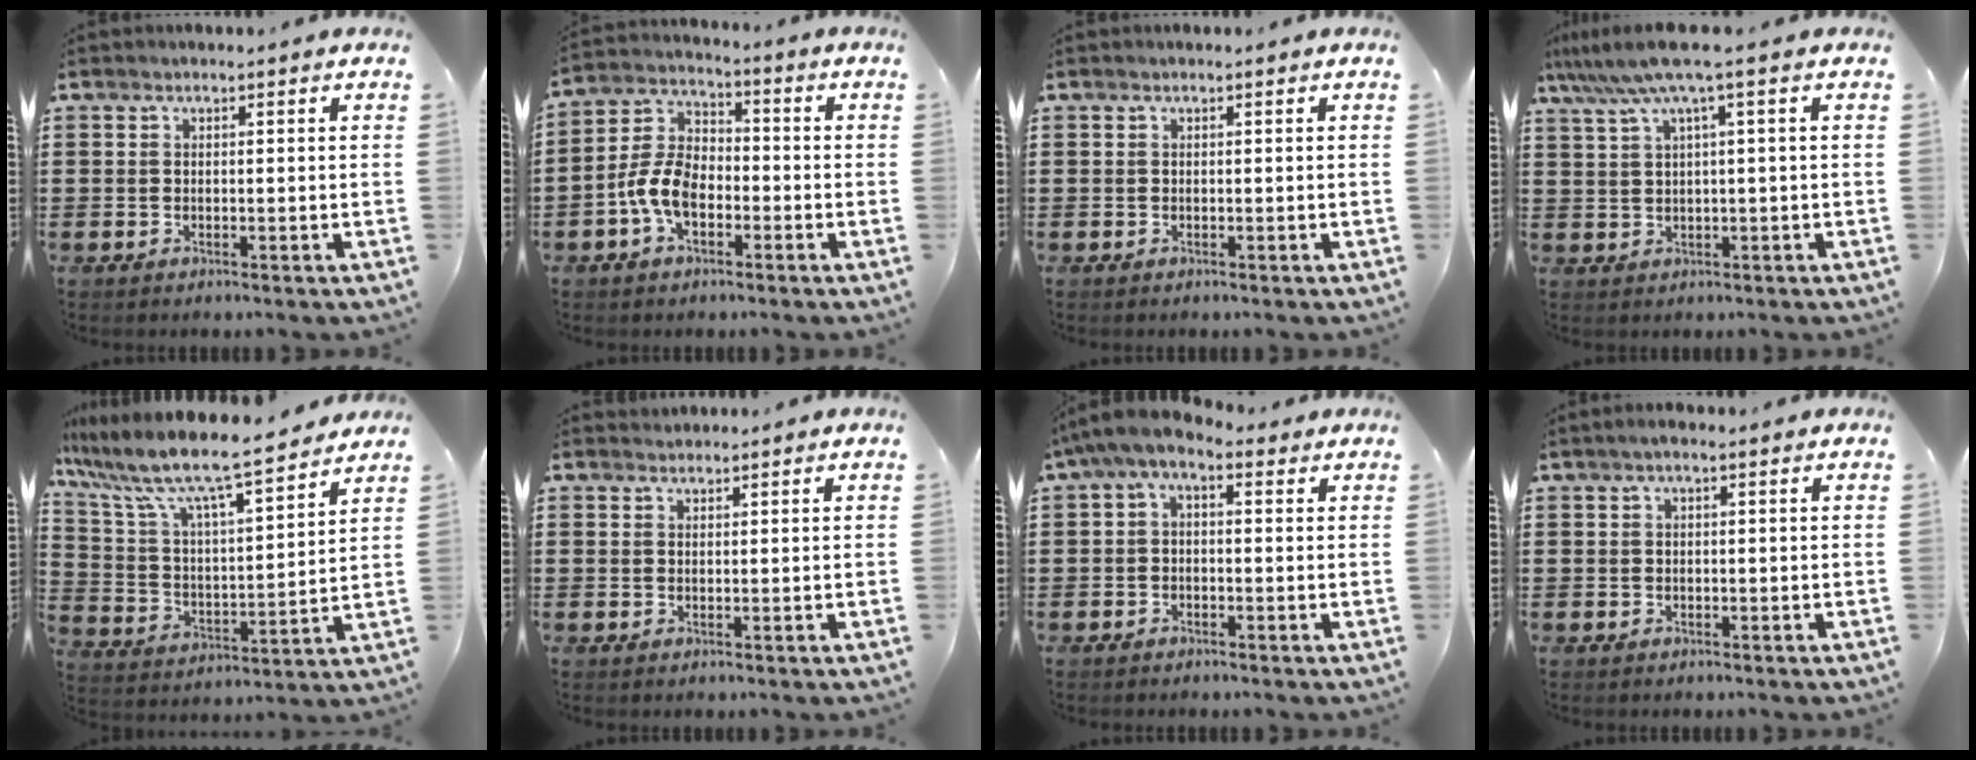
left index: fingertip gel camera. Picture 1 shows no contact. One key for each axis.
{"total": 7.5, "fx": -2.9, "fy": 4.4, "fz": 5.4, "tx": -0.141, "ty": 0.004, "tz": -0.065}
{"total": 0.0}
{"total": 5.6, "fx": 2.3, "fy": -0.4, "fz": 5.1, "tx": -0.110, "ty": -0.013, "tz": 0.035}
{"total": 9.0, "fx": 7.7, "fy": 0.4, "fz": 4.6, "tx": -0.124, "ty": -0.058, "tz": 0.124}
{"total": 1.1, "fx": 1.1, "fy": 0.2, "fz": 0.0, "tx": -0.001, "ty": 0.000, "tz": 0.022}
{"total": 3.0, "fx": 0.0, "fy": 1.2, "fz": 2.8, "tx": -0.063, "ty": -0.001, "tz": -0.007}
{"total": 1.2, "fx": 0.4, "fy": 0.2, "fz": 1.1, "tx": -0.021, "ty": 0.001, "tz": 0.008}